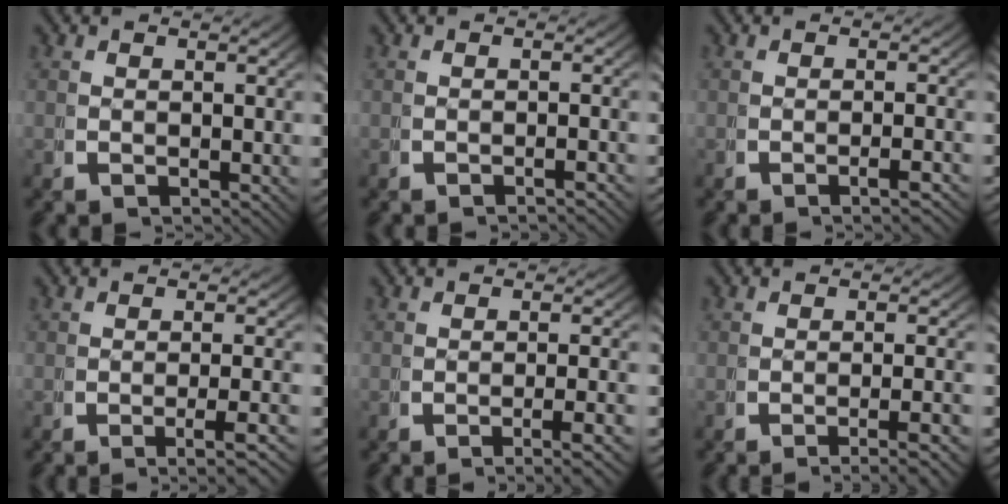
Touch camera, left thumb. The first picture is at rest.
{"total": 1.2, "force": [-1.0, -0.2, 0.6], "torque": [-0.011, 0.005, -0.018]}
{"total": 1.7, "force": [-0.8, -0.1, 1.4], "torque": [-0.026, 0.007, -0.017]}
{"total": 3.4, "force": [-1.8, 0.4, 2.9], "torque": [-0.045, 0.000, -0.030]}
{"total": 3.4, "force": [-2.0, 0.3, 2.7], "torque": [-0.040, 0.002, -0.034]}
{"total": 4.6, "force": [-3.4, 0.7, 3.0], "torque": [-0.042, -0.005, -0.051]}